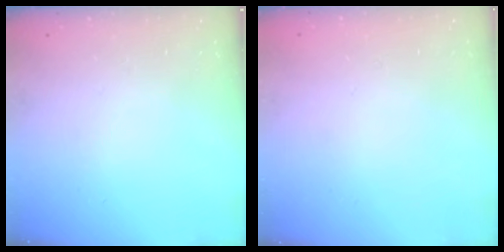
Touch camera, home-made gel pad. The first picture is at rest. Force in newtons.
{"total": 1.9, "press": 1.9, "slide": 0.2}